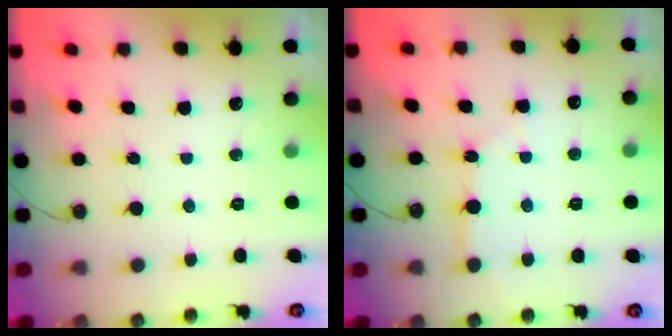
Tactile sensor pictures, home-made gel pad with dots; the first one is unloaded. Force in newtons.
{"total": 4.7, "press": 4.7, "slide": 0.5}